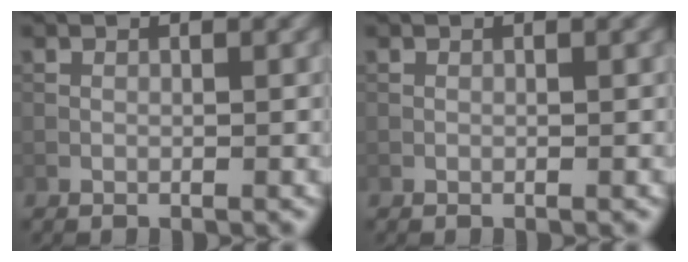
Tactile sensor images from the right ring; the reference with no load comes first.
{"total": 0.0}